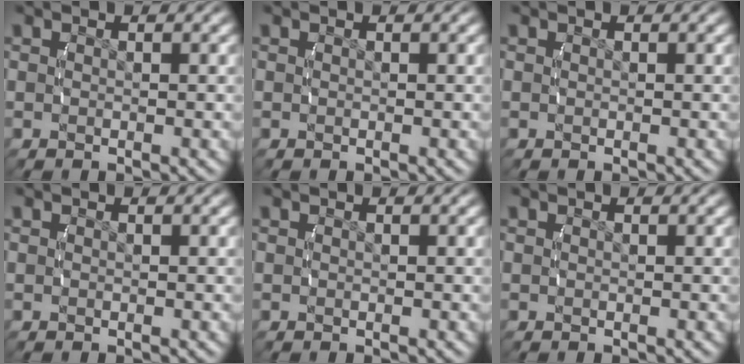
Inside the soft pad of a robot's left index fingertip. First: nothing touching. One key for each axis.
{"total": 0.0}
{"total": 0.0}
{"total": 0.0}
{"total": 0.0}
{"total": 0.0}